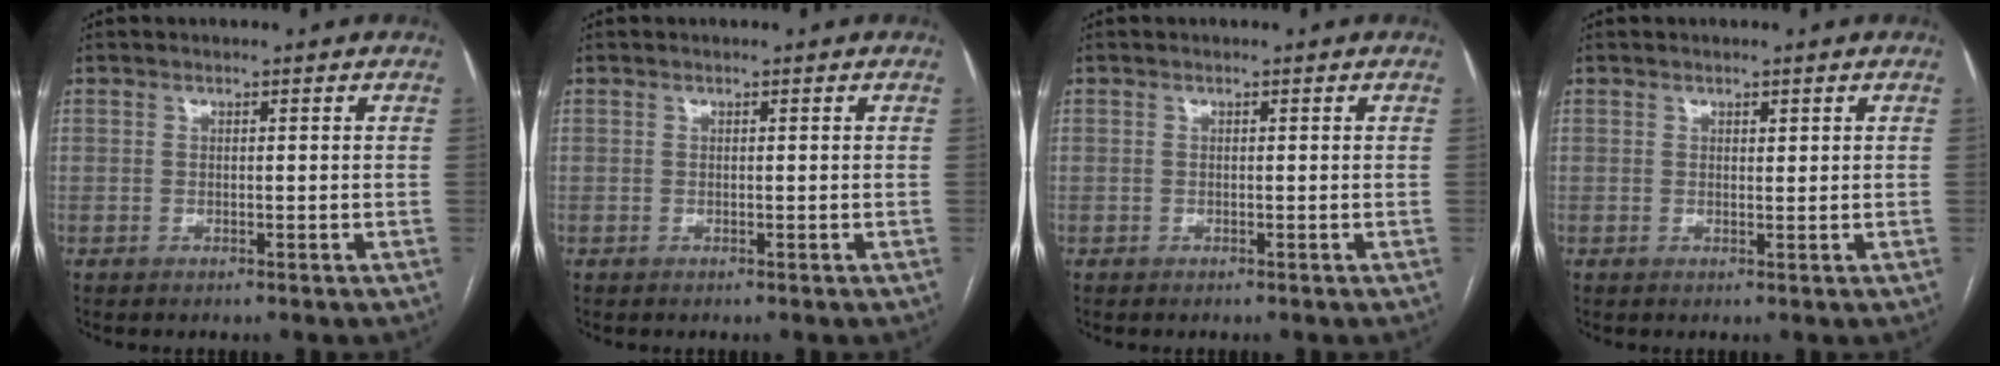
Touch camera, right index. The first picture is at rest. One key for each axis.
{"total": 0.0}
{"total": 0.0}
{"total": 0.8, "fx": 0.5, "fy": 0.4, "fz": 0.5, "tx": -0.006, "ty": -0.003, "tz": 0.007}